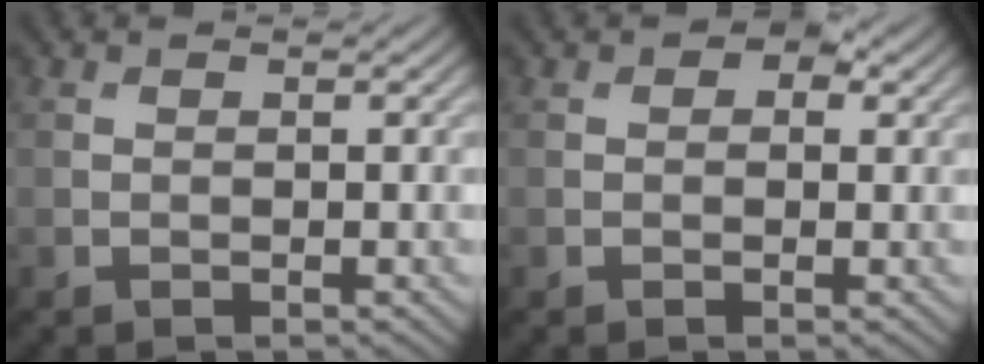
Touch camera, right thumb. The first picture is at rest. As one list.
[{"total": 2.2, "force": [1.0, 1.4, 1.4], "torque": [-0.013, -0.003, 0.008]}]